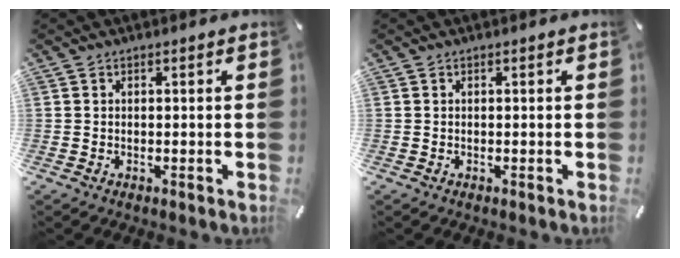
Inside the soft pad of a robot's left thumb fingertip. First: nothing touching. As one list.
[{"total": 0.0}]